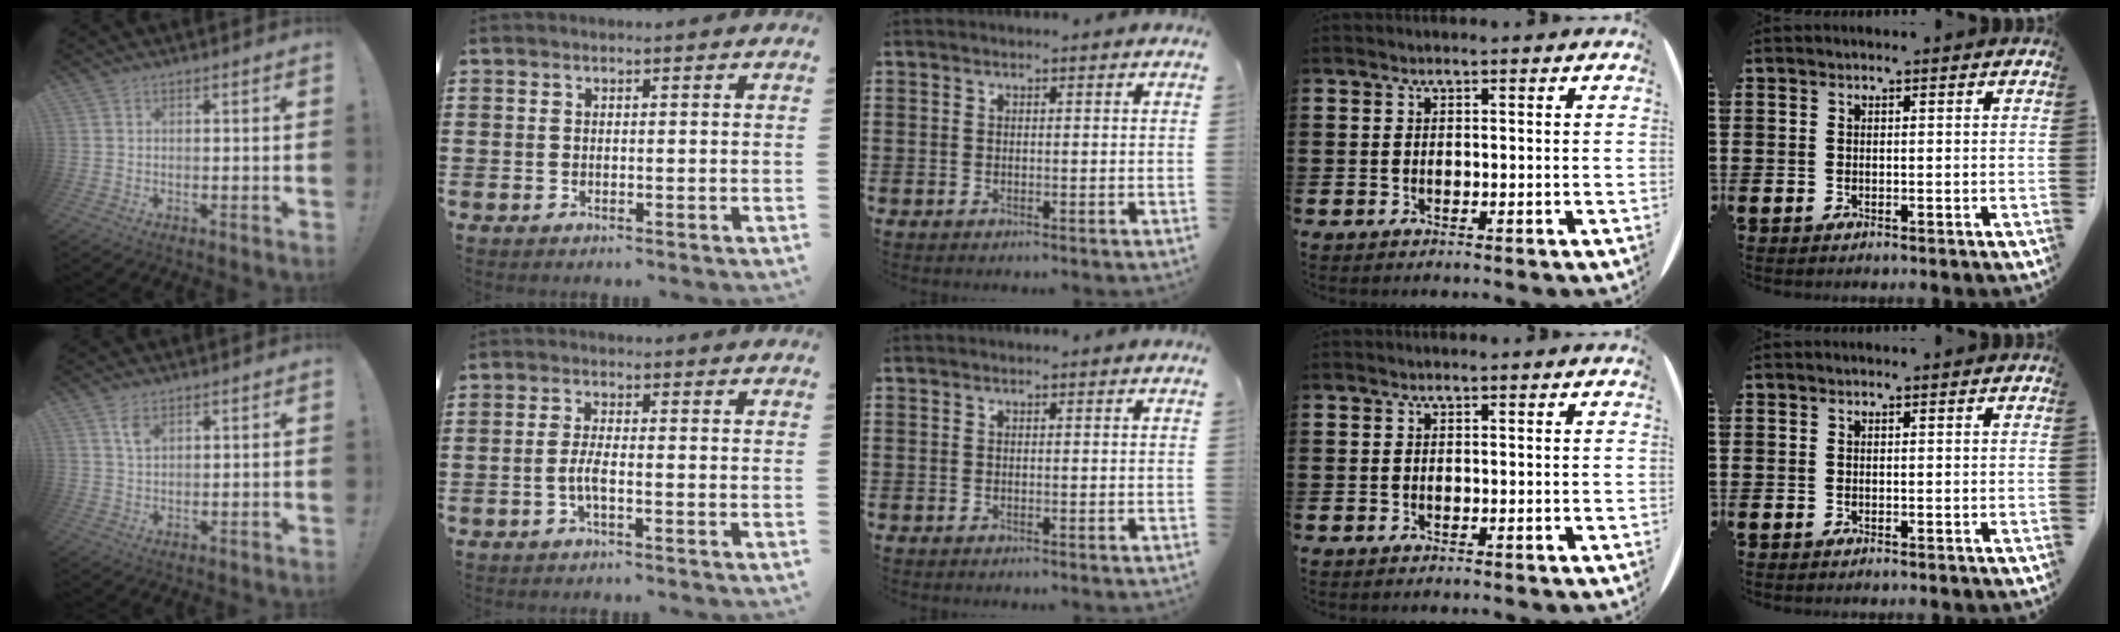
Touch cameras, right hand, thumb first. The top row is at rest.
{"thumb": {"total": 3.6, "force": [1.9, 1.8, 2.5], "torque": [-0.039, -0.005, 0.031]}, "index": {"total": 2.9, "force": [-1.0, 0.5, 2.7], "torque": [-0.064, -0.004, -0.022]}}